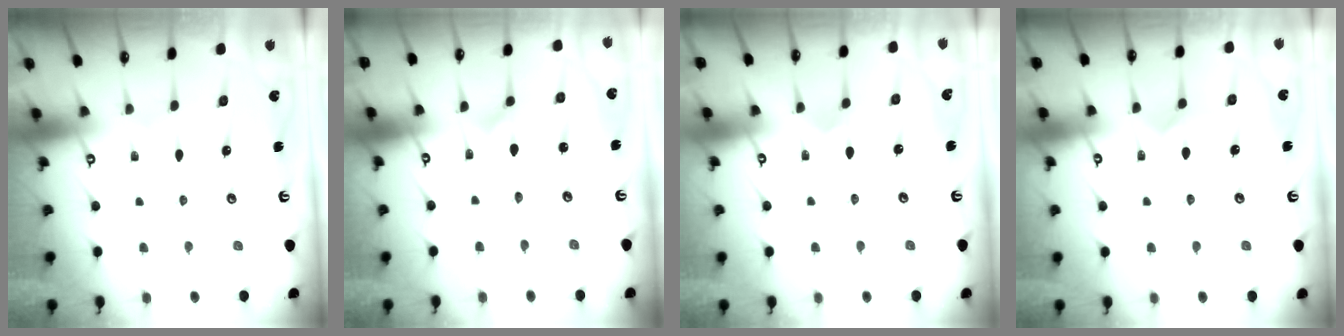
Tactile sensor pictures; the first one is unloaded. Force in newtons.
{"total": 1.4, "press": 1.3, "slide": 0.6}
{"total": 3.9, "press": 3.9, "slide": 0.2}
{"total": 4.9, "press": 4.9, "slide": 0.5}